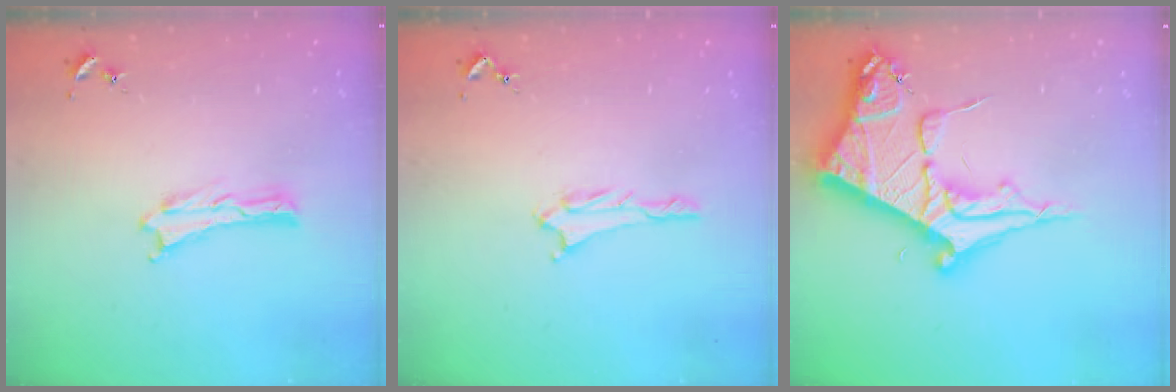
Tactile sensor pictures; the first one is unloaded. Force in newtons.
{"total": 1.1, "press": 1.0, "slide": 0.1}
{"total": 10.6, "press": 10.6, "slide": 1.2}